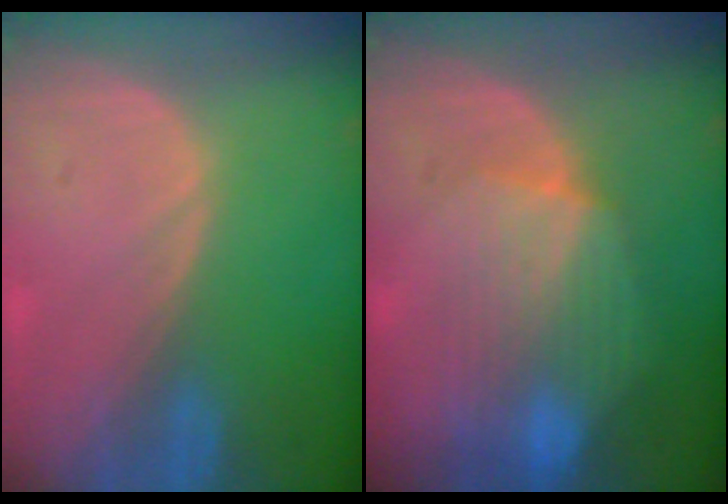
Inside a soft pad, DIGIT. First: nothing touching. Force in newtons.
{"total": 8.8, "press": 8.1, "slide": 3.5}